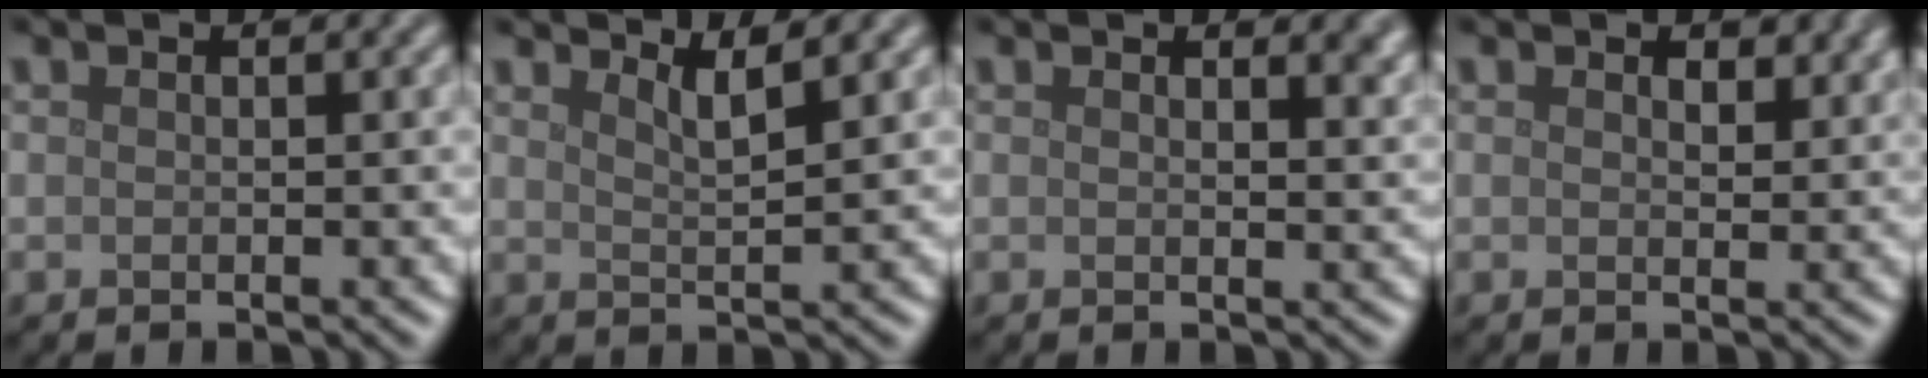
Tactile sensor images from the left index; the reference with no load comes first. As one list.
[{"total": 2.4, "force": [1.9, 0.4, 1.3], "torque": [-0.013, 0.000, 0.030]}, {"total": 2.2, "force": [1.6, 0.9, 1.3], "torque": [-0.005, 0.000, 0.024]}, {"total": 1.5, "force": [1.1, 0.8, 0.8], "torque": [-0.013, -0.005, 0.017]}]